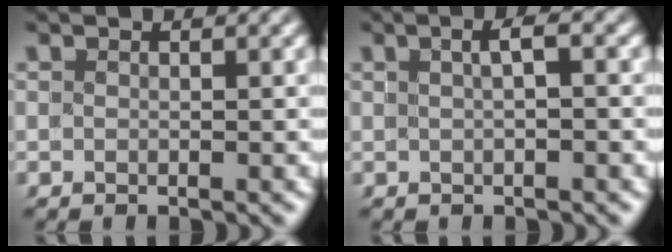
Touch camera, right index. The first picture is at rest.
{"total": 1.3, "force": [0.1, 0.1, 1.3], "torque": [-0.014, 0.004, 0.005]}